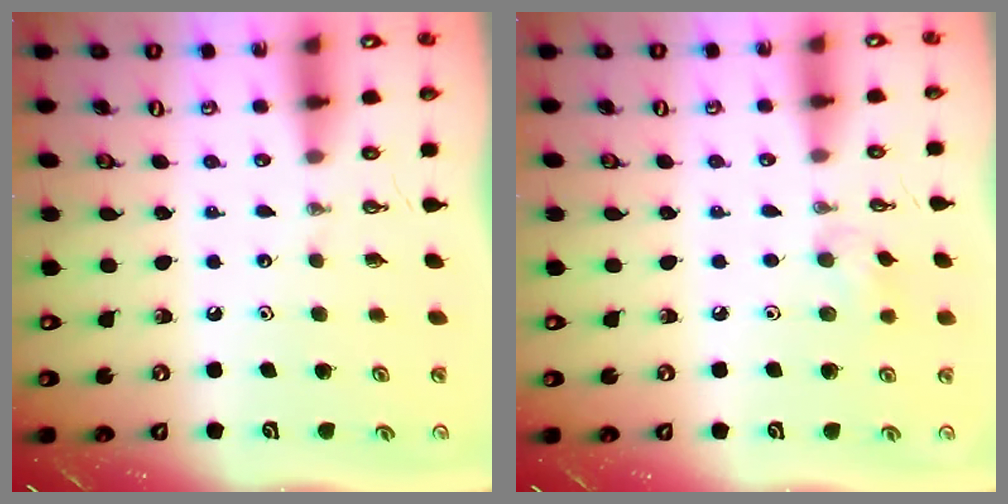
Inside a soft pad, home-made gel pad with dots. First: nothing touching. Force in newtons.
{"total": 6.0, "press": 5.9, "slide": 1.2}